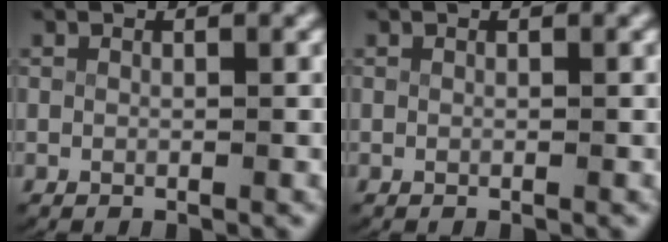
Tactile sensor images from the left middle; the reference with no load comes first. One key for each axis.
{"total": 0.0}